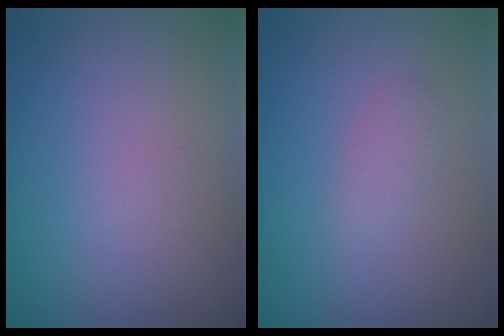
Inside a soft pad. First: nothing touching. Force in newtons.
{"total": 1.2, "press": 1.2, "slide": 0.0}